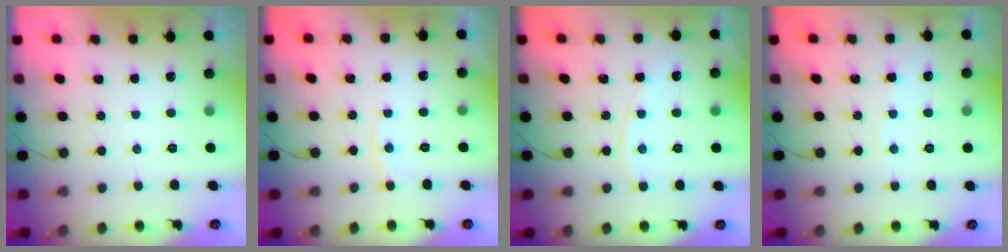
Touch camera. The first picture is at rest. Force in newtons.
{"total": 5.2, "press": 5.2, "slide": 0.6}
{"total": 5.4, "press": 5.3, "slide": 0.9}
{"total": 2.9, "press": 2.9, "slide": 0.4}